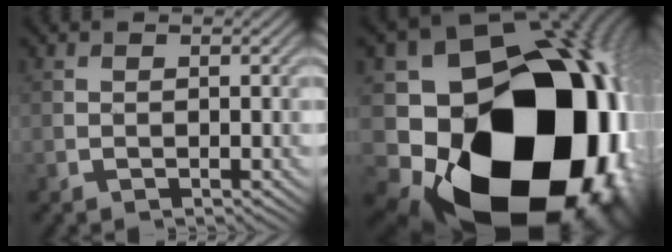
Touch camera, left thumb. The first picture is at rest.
{"total": 22.8, "force": [-5.9, 17.7, 13.1], "torque": [-0.247, -0.101, -0.061]}